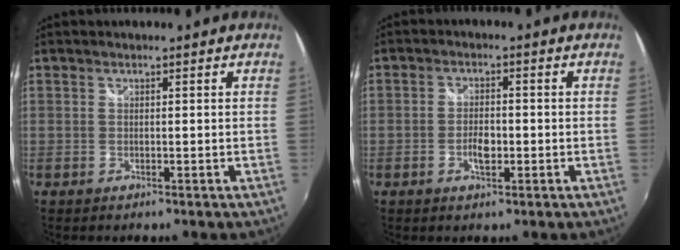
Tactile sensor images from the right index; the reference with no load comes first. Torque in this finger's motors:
{"motor_torque": [-0.19, -0.01, 0.04, 0.01]}